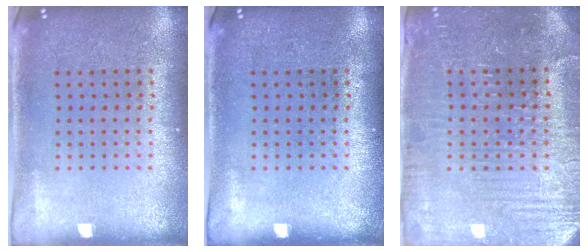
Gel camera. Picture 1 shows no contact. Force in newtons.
{"total": 0.0}
{"total": 4.0, "press": 3.9, "slide": 0.9}